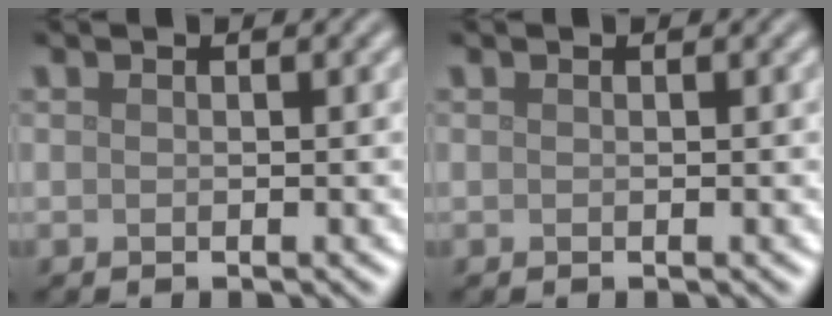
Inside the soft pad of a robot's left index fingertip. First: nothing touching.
{"total": 0.0}